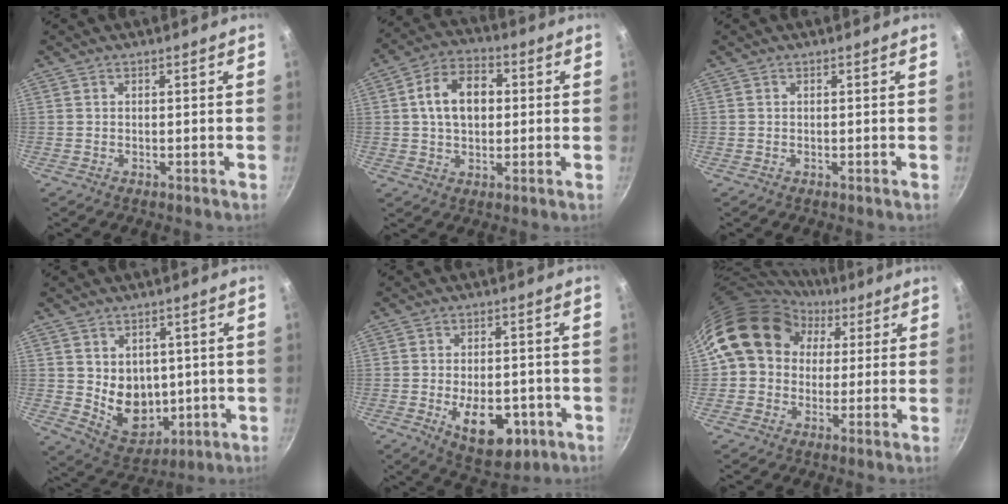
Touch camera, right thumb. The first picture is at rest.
{"total": 11.1, "force": [1.5, 7.6, 8.0], "torque": [-0.105, 0.020, 0.014]}
{"total": 0.0}
{"total": 10.6, "force": [0.7, 8.6, 6.2], "torque": [-0.064, -0.022, 0.037]}
{"total": 12.2, "force": [-3.9, 7.0, 9.2], "torque": [-0.101, 0.005, -0.042]}
{"total": 14.4, "force": [4.2, 12.0, 6.8], "torque": [-0.081, 0.019, 0.058]}